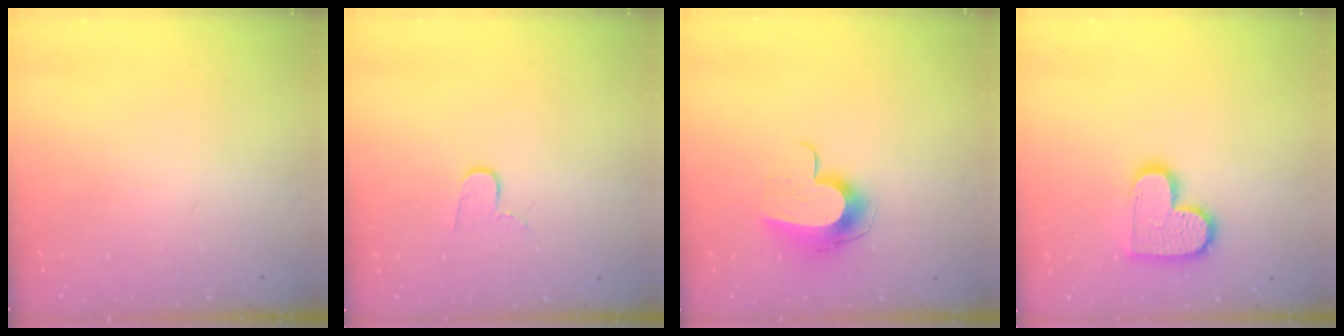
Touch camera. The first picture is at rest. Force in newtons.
{"total": 4.8, "press": 4.8, "slide": 0.5}
{"total": 10.0, "press": 9.9, "slide": 0.7}
{"total": 13.0, "press": 13.0, "slide": 1.0}